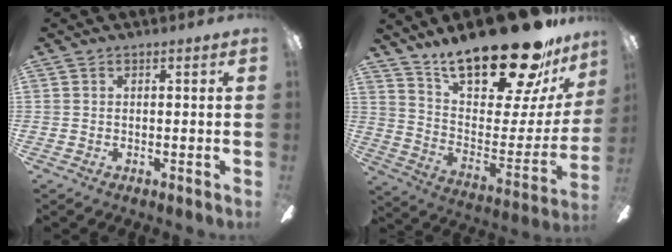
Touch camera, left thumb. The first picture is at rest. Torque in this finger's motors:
{"motor_torque": [3.03, 1.98, 1.35, -1.42, 0.18]}